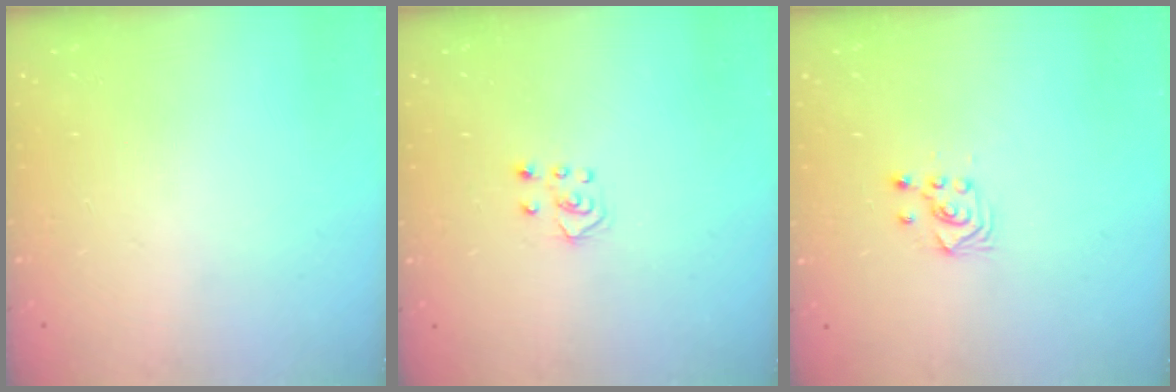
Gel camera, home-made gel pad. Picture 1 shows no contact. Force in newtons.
{"total": 4.0, "press": 4.0, "slide": 0.3}
{"total": 2.6, "press": 2.6, "slide": 0.3}